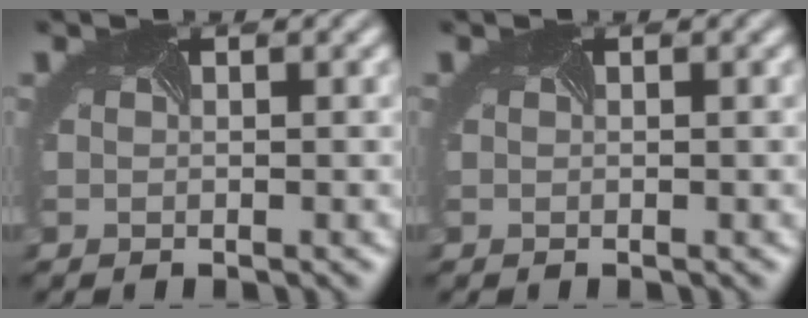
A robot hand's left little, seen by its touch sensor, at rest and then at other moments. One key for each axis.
{"total": 0.0}